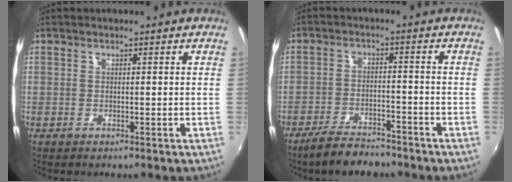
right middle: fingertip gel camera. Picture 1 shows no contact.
{"total": 8.0, "force": [-6.7, 2.4, 3.6], "torque": [-0.089, -0.008, -0.113]}